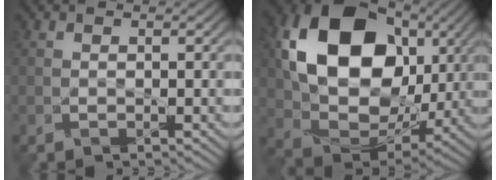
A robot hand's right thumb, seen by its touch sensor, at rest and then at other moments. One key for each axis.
{"total": 17.0, "fx": 4.4, "fy": 12.2, "fz": 11.1, "tx": -0.231, "ty": 0.006, "tz": 0.088}